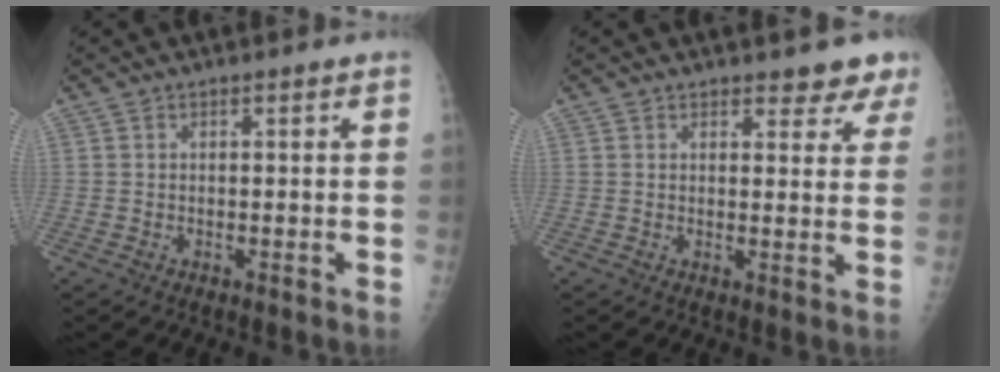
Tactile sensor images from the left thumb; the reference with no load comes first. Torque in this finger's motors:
{"motor_torque": [0.55, 0.59, 0.12, -0.29, 0.07]}